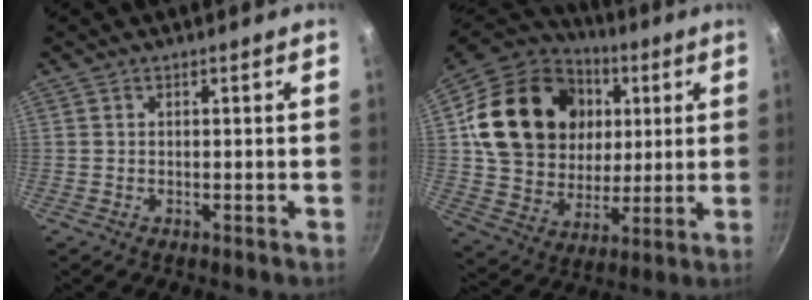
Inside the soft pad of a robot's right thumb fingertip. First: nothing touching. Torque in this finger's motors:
{"motor_torque": [0.62, 4.19, 1.35, 0.24, 0.19]}